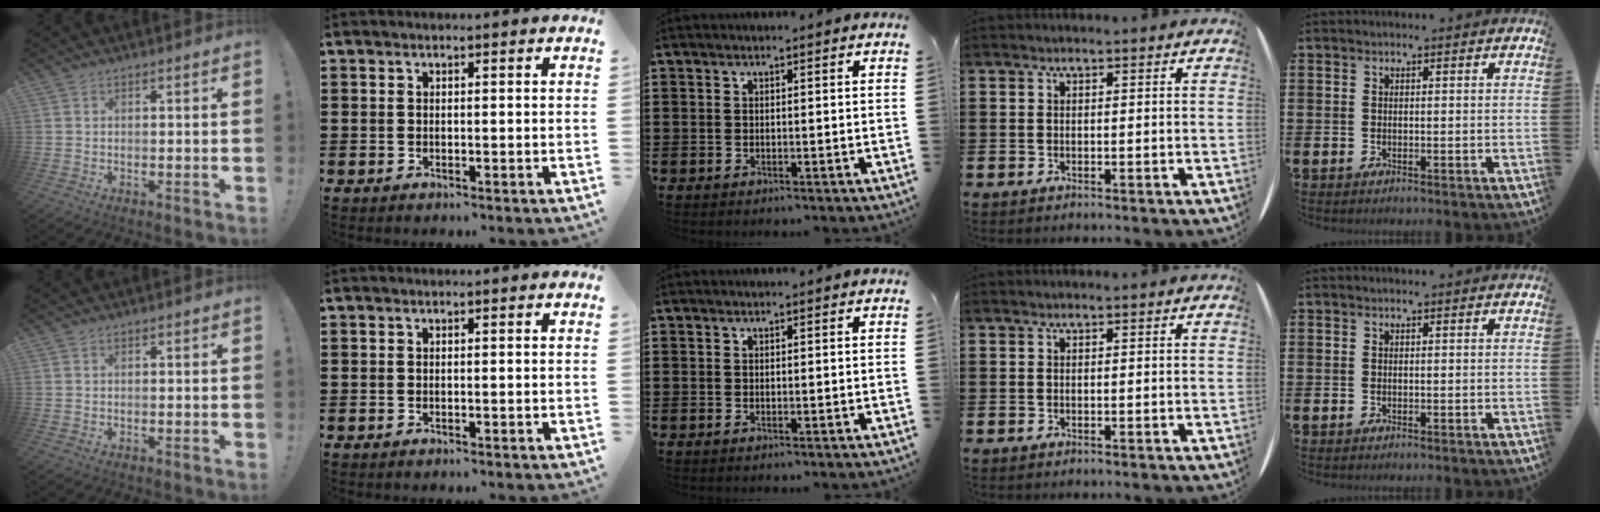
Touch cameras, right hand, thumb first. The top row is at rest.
{}